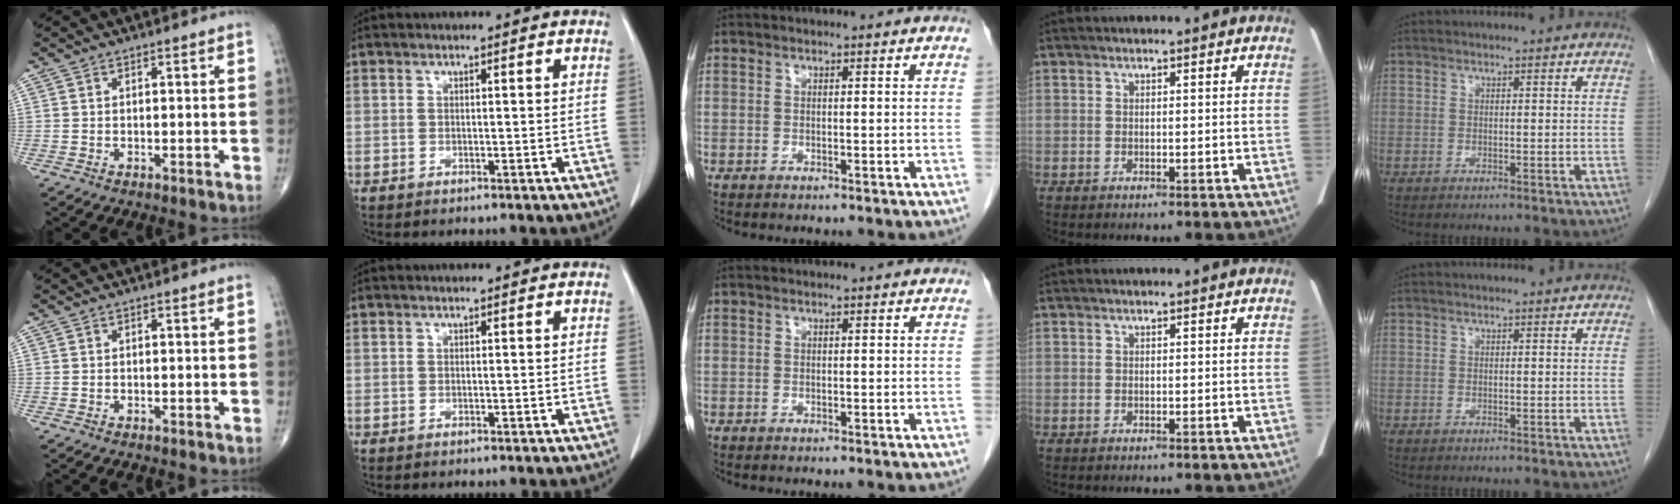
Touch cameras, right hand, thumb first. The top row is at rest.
{}